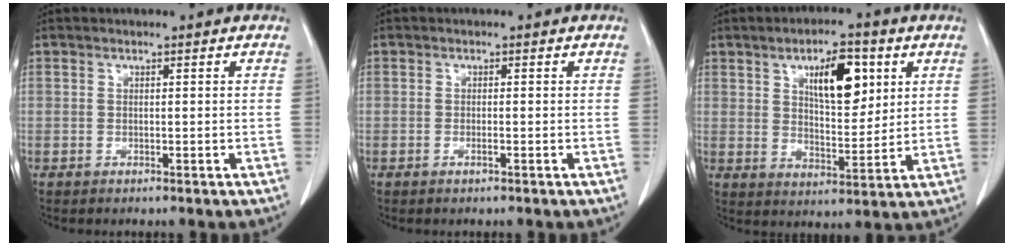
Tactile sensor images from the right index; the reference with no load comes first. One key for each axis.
{"total": 0.8, "fx": -0.4, "fy": 0.0, "fz": 0.7, "tx": -0.016, "ty": 0.000, "tz": -0.005}
{"total": 10.1, "fx": 4.1, "fy": 3.9, "fz": 8.4, "tx": -0.137, "ty": 0.006, "tz": 0.071}